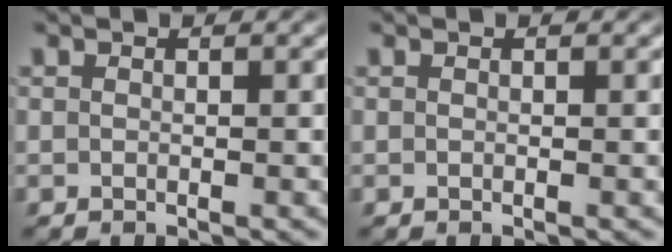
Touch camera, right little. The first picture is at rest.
{"total": 0.0}